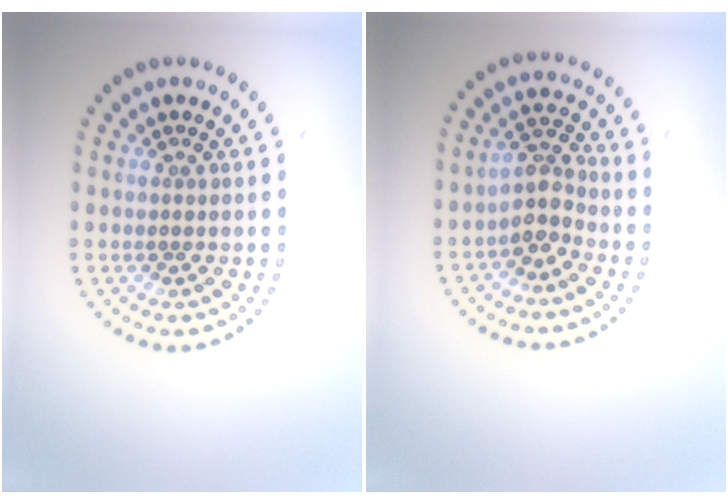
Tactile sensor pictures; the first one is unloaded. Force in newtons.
{"total": 2.9, "press": 2.4, "slide": 1.6}